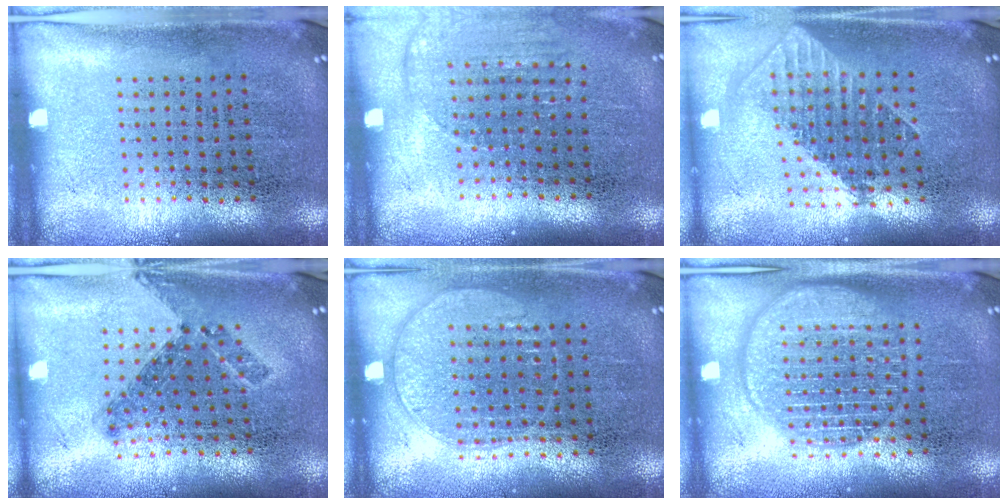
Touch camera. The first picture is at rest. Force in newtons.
{"total": 1.1, "press": 1.1, "slide": 0.4}
{"total": 1.8, "press": 1.4, "slide": 1.1}
{"total": 0.7, "press": 0.6, "slide": 0.3}
{"total": 1.0, "press": 0.9, "slide": 0.4}
{"total": 3.0, "press": 3.0, "slide": 0.3}